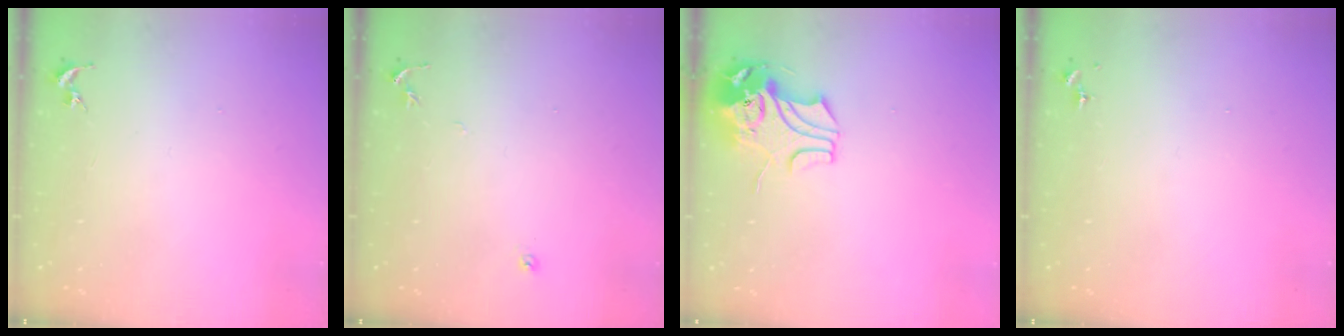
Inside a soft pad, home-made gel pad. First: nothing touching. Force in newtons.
{"total": 4.6, "press": 4.6, "slide": 0.5}
{"total": 9.6, "press": 9.5, "slide": 1.4}
{"total": 0.0}